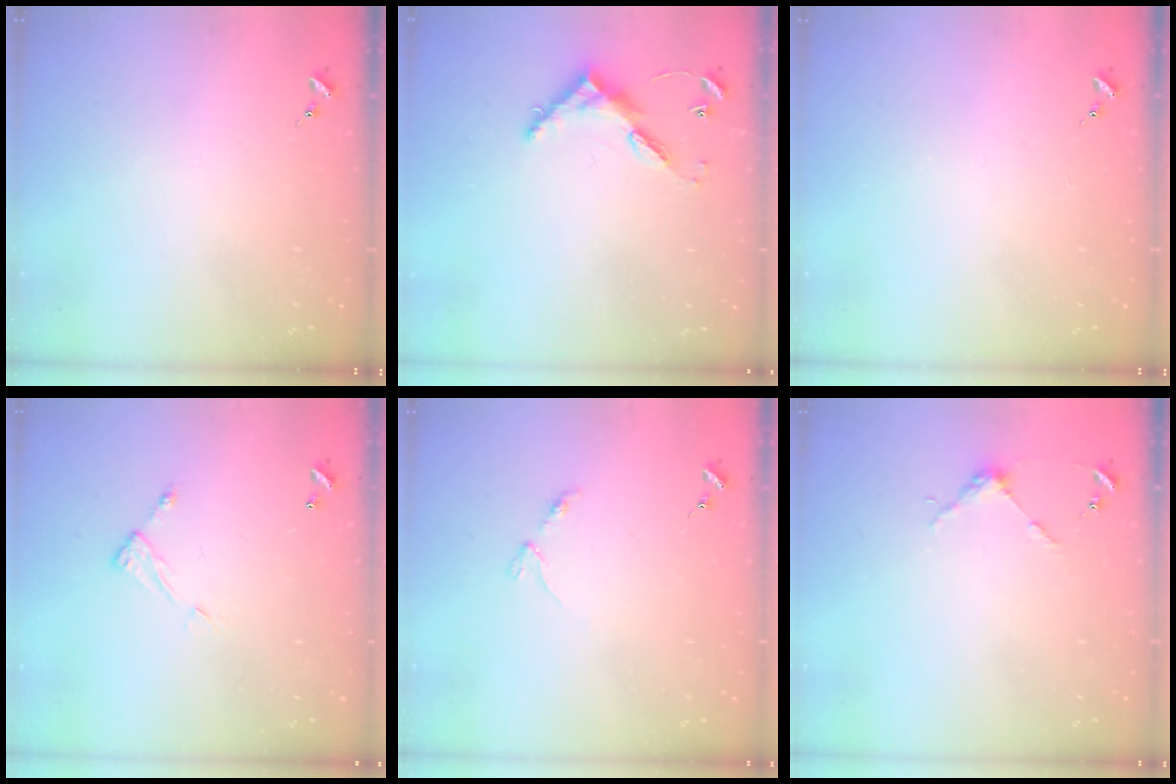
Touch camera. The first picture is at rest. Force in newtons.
{"total": 6.8, "press": 6.8, "slide": 0.5}
{"total": 0.0}
{"total": 5.8, "press": 5.8, "slide": 0.2}
{"total": 2.9, "press": 2.8, "slide": 0.4}
{"total": 3.7, "press": 3.7, "slide": 0.3}